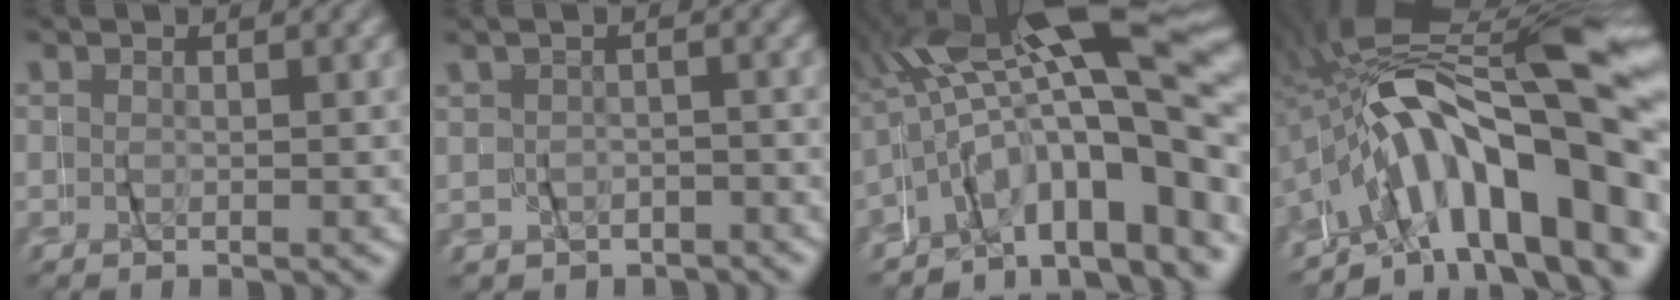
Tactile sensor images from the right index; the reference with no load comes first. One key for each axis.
{"total": 2.2, "fx": 0.4, "fy": 2.2, "fz": 0.0, "tx": -0.010, "ty": 0.016, "tz": 0.002}
{"total": 12.3, "fx": 0.6, "fy": 5.3, "fz": 11.1, "tx": -0.158, "ty": 0.018, "tz": 0.007}
{"total": 16.5, "fx": -1.0, "fy": 8.3, "fz": 14.2, "tx": -0.255, "ty": 0.006, "tz": -0.007}